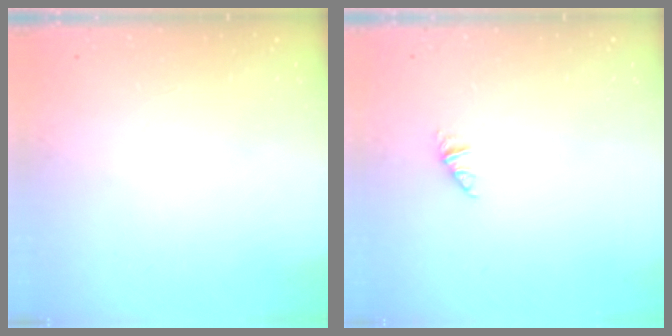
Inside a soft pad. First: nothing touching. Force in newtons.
{"total": 0.8, "press": 0.8, "slide": 0.1}